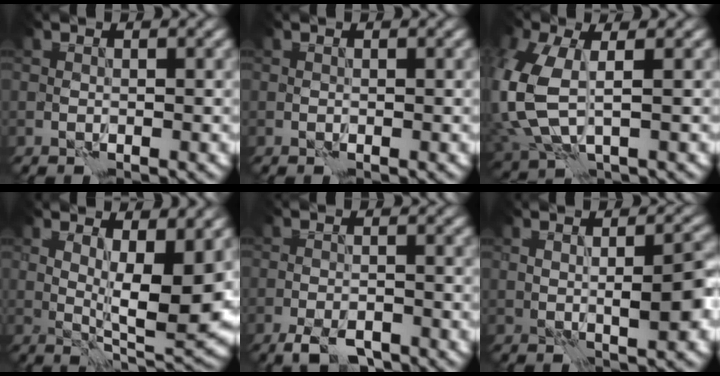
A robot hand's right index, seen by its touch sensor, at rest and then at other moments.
{"total": 0.0}
{"total": 8.2, "force": [0.5, 4.8, 6.6], "torque": [-0.203, -0.016, 0.015]}
{"total": 6.7, "force": [1.8, 1.7, 6.2], "torque": [-0.098, -0.019, 0.043]}
{"total": 3.3, "force": [-2.5, 1.0, 1.9], "torque": [-0.029, -0.005, -0.044]}
{"total": 3.4, "force": [0.2, 0.7, 3.4], "torque": [-0.055, -0.003, 0.010]}